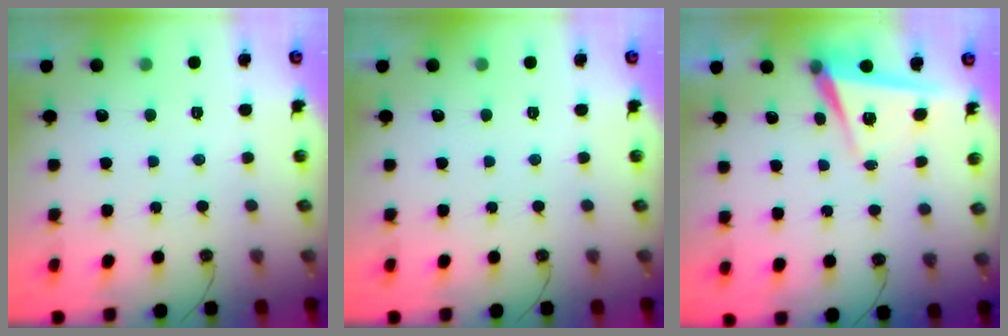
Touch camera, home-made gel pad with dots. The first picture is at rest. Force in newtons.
{"total": 0.0}
{"total": 6.8, "press": 5.8, "slide": 3.7}